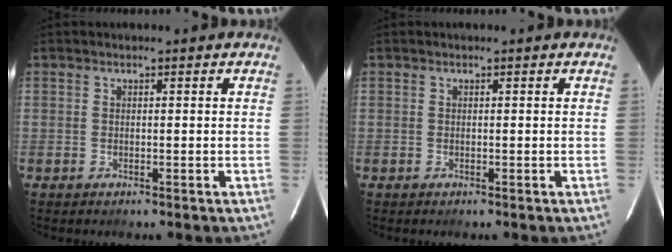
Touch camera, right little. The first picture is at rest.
{"total": 0.0}